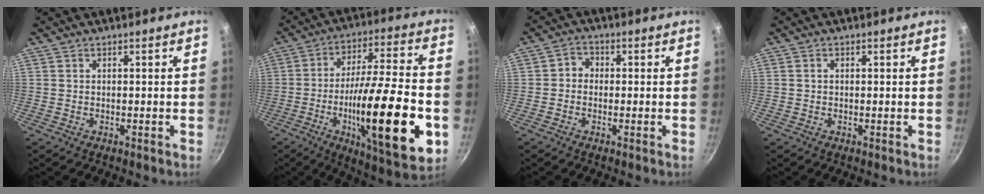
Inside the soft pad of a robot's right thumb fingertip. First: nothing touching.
{"total": 26.8, "force": [-7.2, 6.8, 24.8], "torque": [-0.379, 0.018, -0.112]}
{"total": 2.9, "force": [-0.4, 2.5, 1.3], "torque": [-0.007, 0.009, -0.017]}
{"total": 0.8, "force": [0.1, 0.6, 0.5], "torque": [-0.007, 0.004, 0.001]}